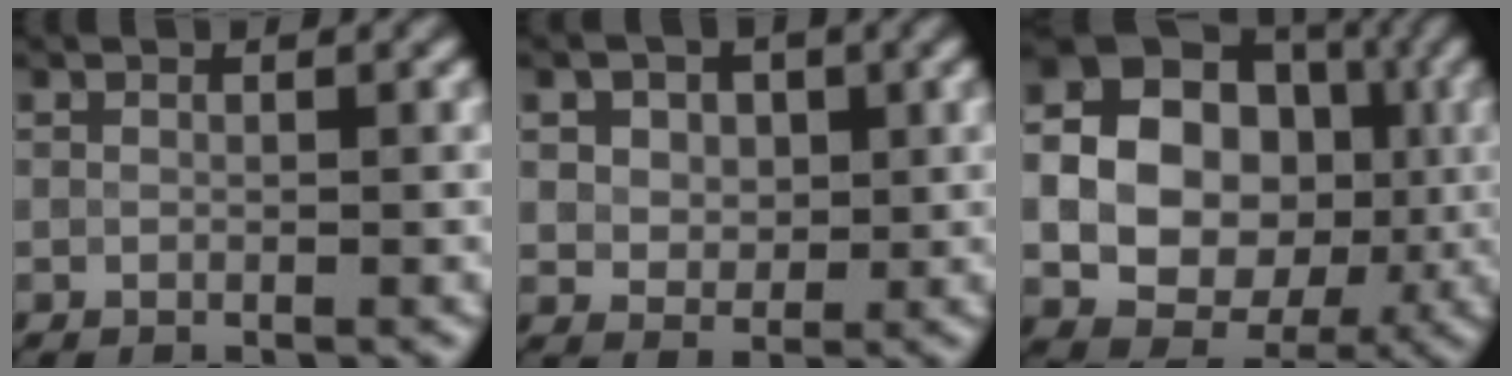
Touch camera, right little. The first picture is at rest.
{"total": 4.6, "force": [1.8, 3.5, 2.4], "torque": [-0.044, 0.015, 0.017]}
{"total": 16.0, "force": [0.4, 13.5, 8.6], "torque": [-0.156, 0.011, -0.001]}